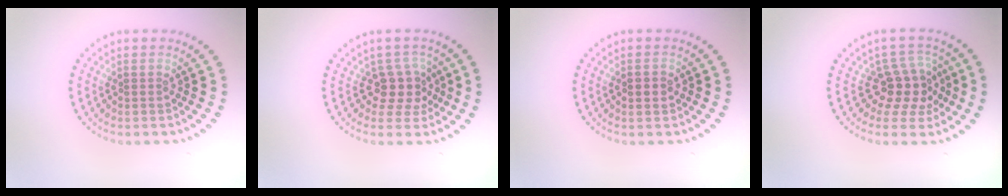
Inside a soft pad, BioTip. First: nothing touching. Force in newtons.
{"total": 2.9, "press": 2.4, "slide": 1.7}
{"total": 1.7, "press": 1.7, "slide": 0.1}
{"total": 3.5, "press": 2.9, "slide": 1.9}